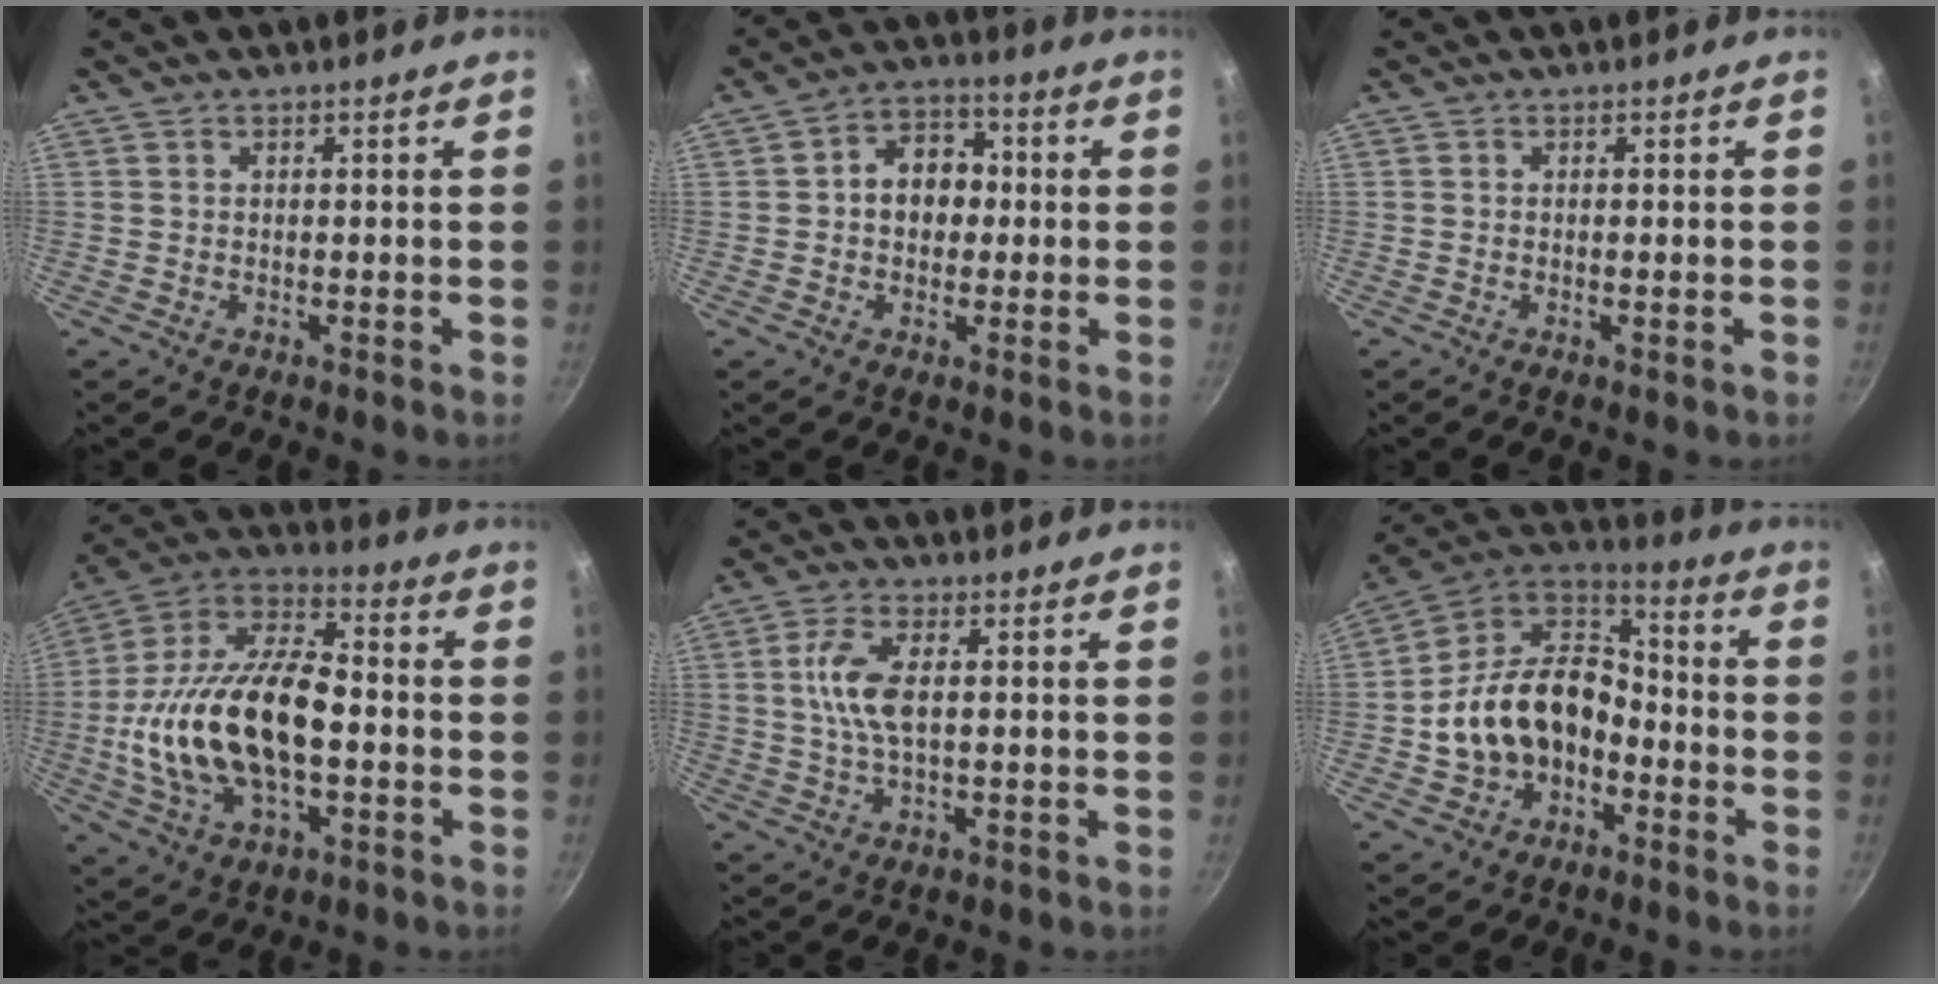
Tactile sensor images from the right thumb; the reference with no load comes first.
{"total": 8.3, "force": [0.3, 6.4, 5.2], "torque": [-0.036, 0.018, -0.005]}
{"total": 0.7, "force": [-0.2, 0.0, 0.7], "torque": [-0.015, 0.001, -0.005]}
{"total": 24.3, "force": [-2.7, 13.2, 20.2], "torque": [-0.380, 0.040, -0.053]}
{"total": 7.6, "force": [0.9, 3.3, 6.8], "torque": [-0.143, 0.006, 0.016]}
{"total": 18.1, "force": [-4.4, 13.1, 11.6], "torque": [-0.185, 0.064, -0.087]}